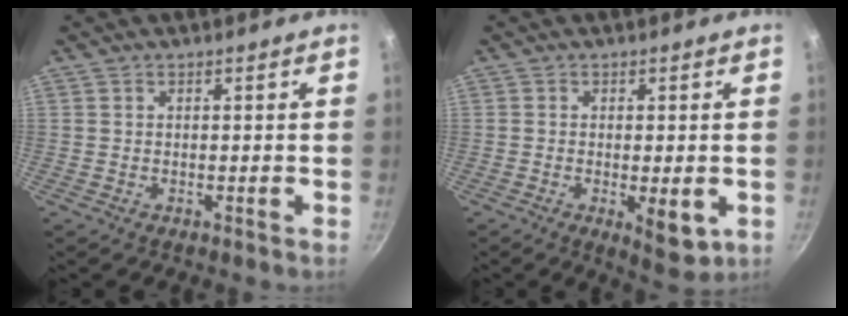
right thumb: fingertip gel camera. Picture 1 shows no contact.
{"total": 6.2, "force": [-1.5, 2.3, 5.6], "torque": [-0.078, -0.010, -0.014]}